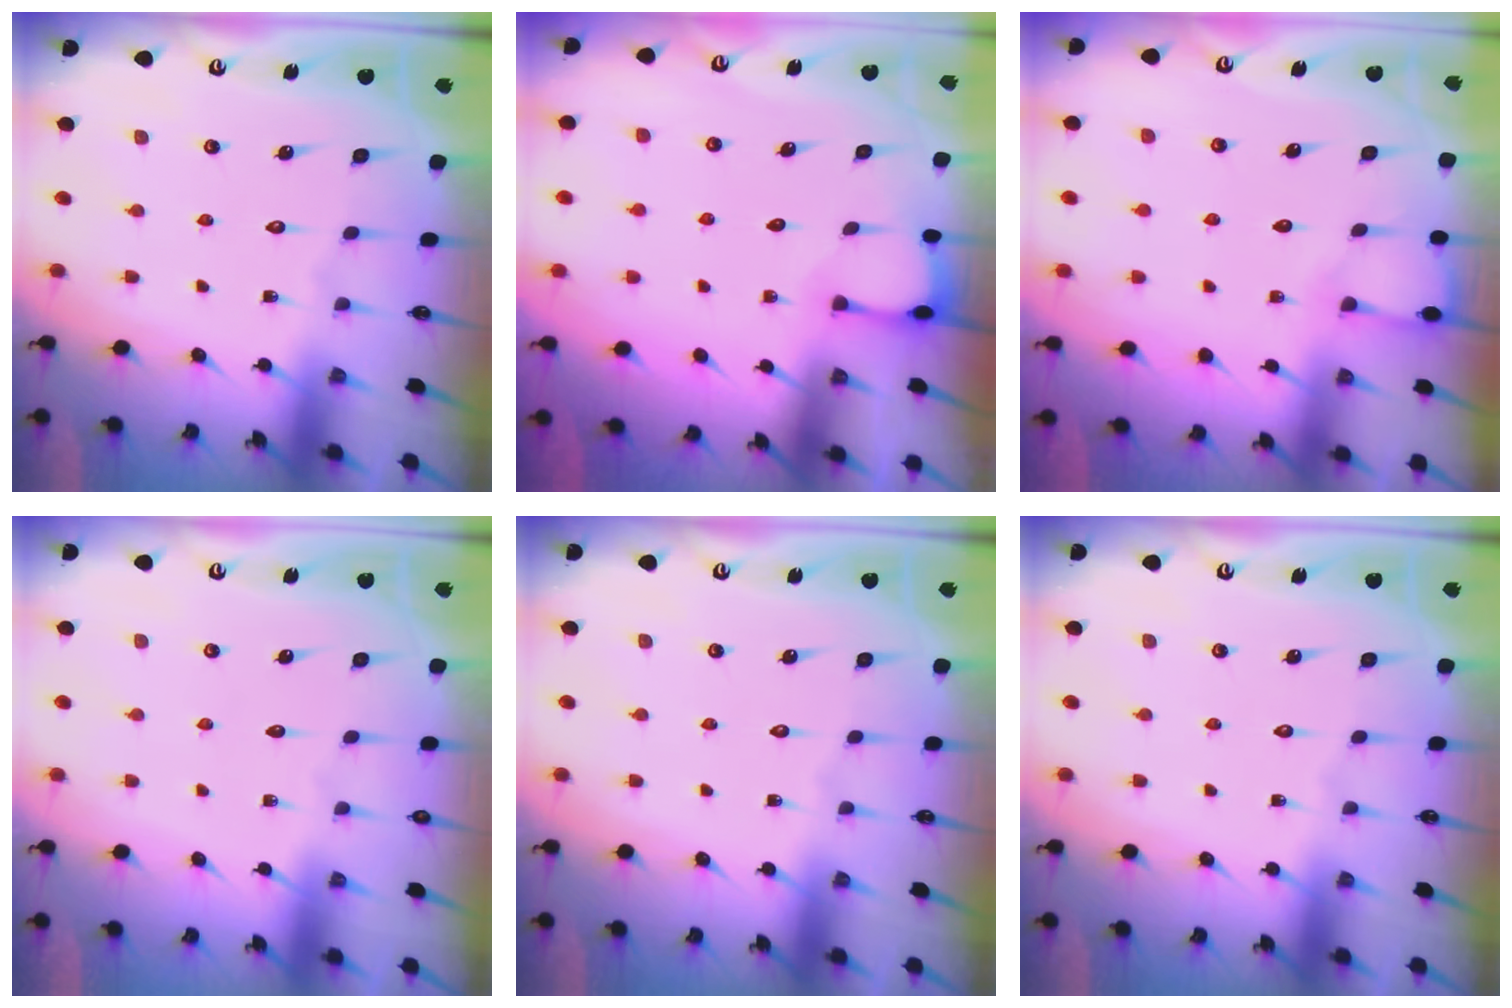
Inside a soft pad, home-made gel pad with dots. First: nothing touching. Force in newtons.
{"total": 1.9, "press": 1.9, "slide": 0.2}
{"total": 3.5, "press": 3.5, "slide": 0.5}
{"total": 0.0}
{"total": 0.0}
{"total": 0.0}